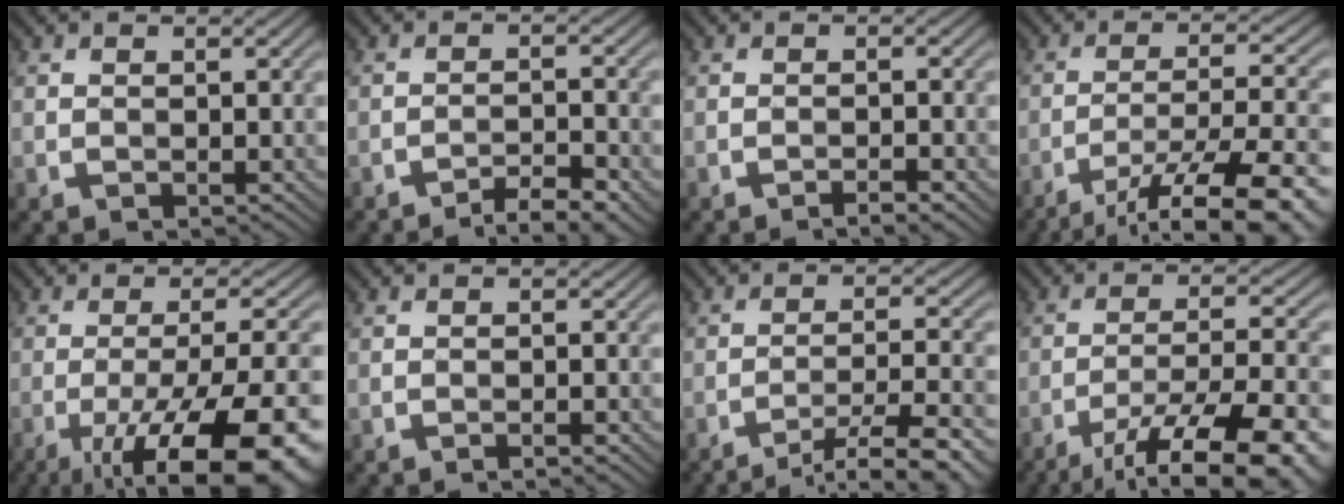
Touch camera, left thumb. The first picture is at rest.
{"total": 4.6, "force": [-3.4, 0.7, 2.9], "torque": [-0.047, 0.008, -0.056]}
{"total": 1.9, "force": [-1.4, 0.1, 1.2], "torque": [-0.019, 0.005, -0.027]}
{"total": 15.6, "force": [-10.7, 3.7, 10.7], "torque": [-0.163, -0.010, -0.148]}
{"total": 17.0, "force": [-8.5, 4.7, 14.0], "torque": [-0.187, 0.002, -0.125]}
{"total": 0.9, "force": [-0.6, 0.0, 0.6], "torque": [-0.010, 0.003, -0.015]}
{"total": 10.1, "force": [-7.3, 1.6, 6.7], "torque": [-0.111, 0.005, -0.107]}
{"total": 17.1, "force": [-11.6, 4.6, 11.7], "torque": [-0.167, -0.017, -0.162]}